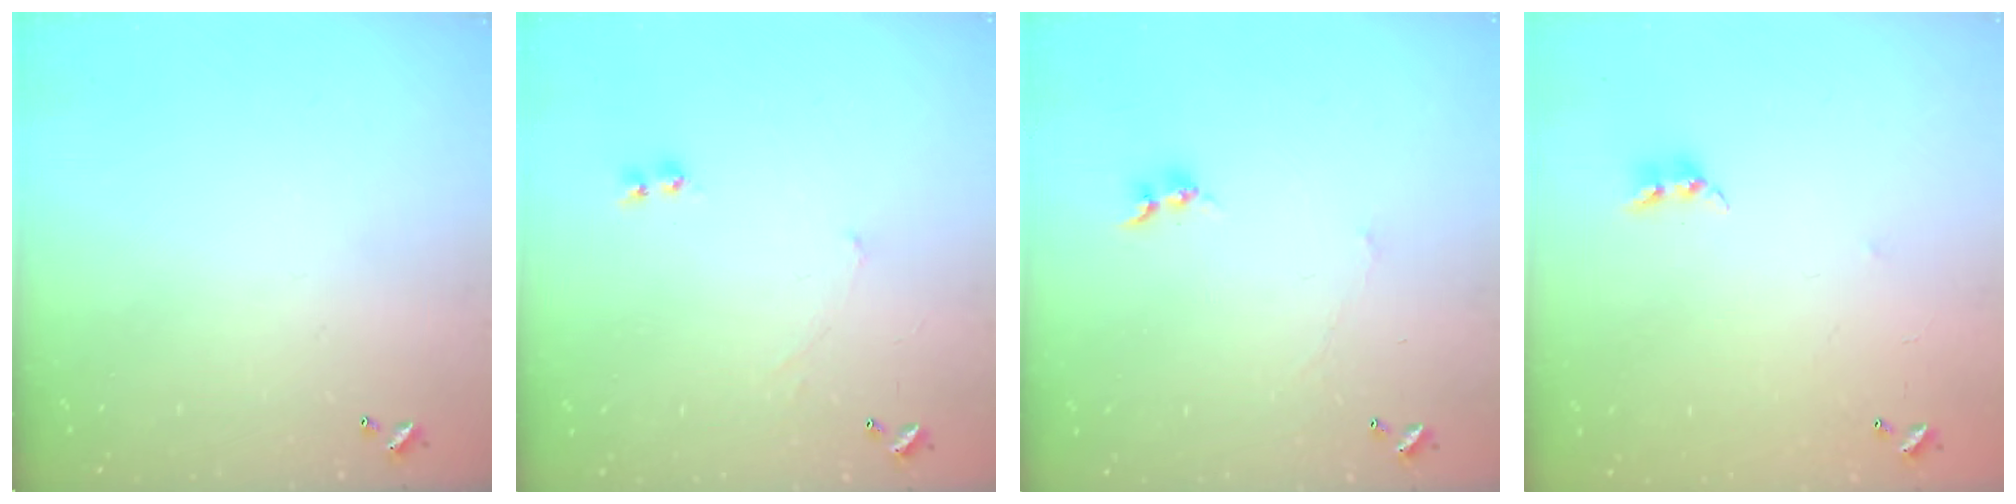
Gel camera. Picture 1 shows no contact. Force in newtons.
{"total": 2.4, "press": 2.3, "slide": 0.5}
{"total": 1.4, "press": 1.3, "slide": 0.4}
{"total": 7.4, "press": 7.4, "slide": 0.5}